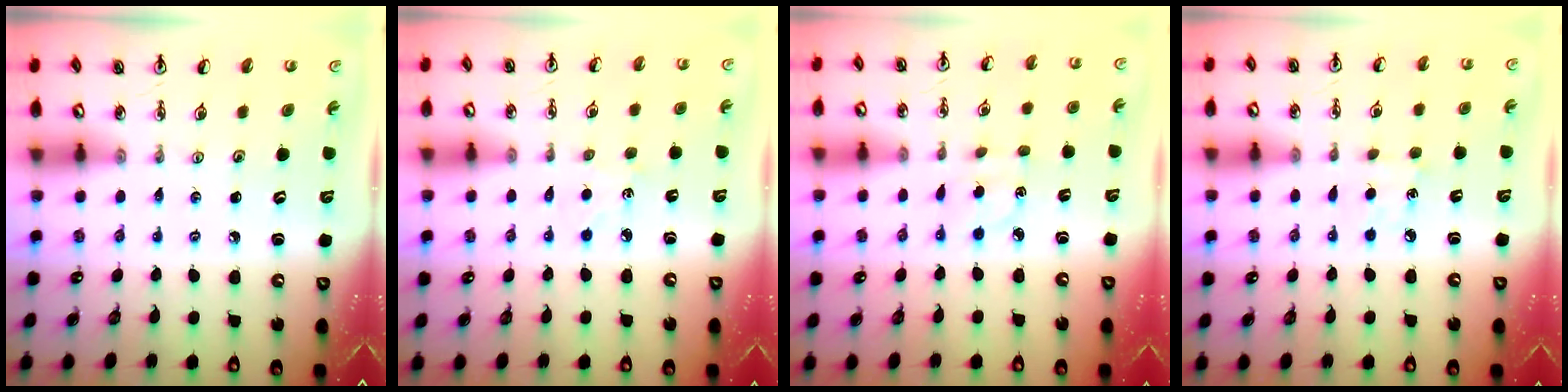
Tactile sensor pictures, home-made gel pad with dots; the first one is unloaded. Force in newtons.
{"total": 3.3, "press": 3.3, "slide": 0.4}
{"total": 3.0, "press": 2.9, "slide": 0.8}
{"total": 6.5, "press": 6.5, "slide": 0.8}